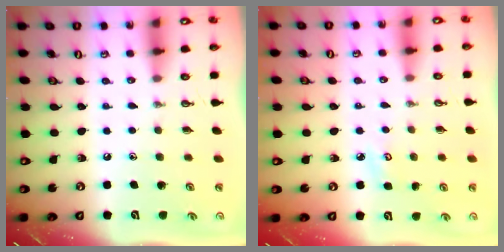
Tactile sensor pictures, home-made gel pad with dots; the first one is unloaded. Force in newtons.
{"total": 3.4, "press": 3.4, "slide": 0.3}